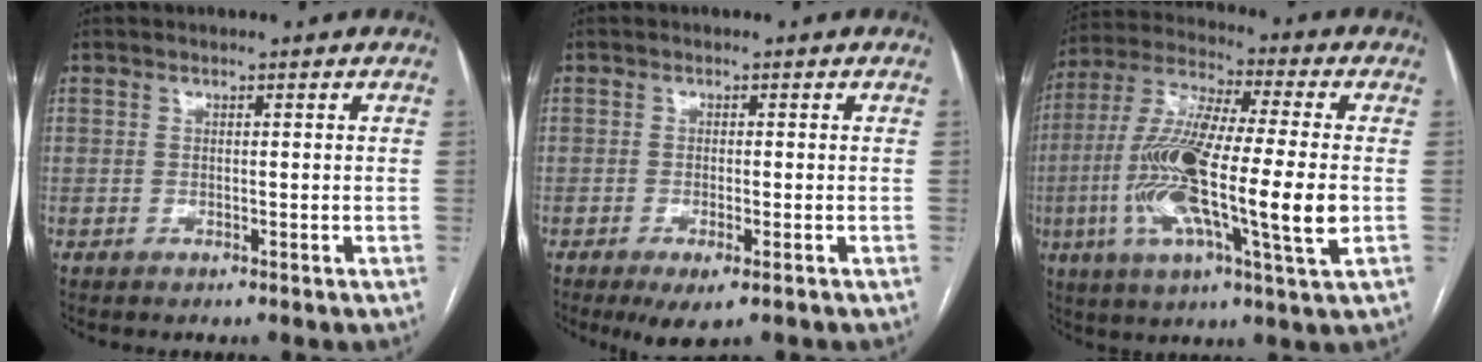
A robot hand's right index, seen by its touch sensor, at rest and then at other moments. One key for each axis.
{"total": 4.5, "fx": -2.9, "fy": 0.7, "fz": 3.3, "tx": -0.049, "ty": -0.010, "tz": -0.044}
{"total": 19.8, "fx": -3.1, "fy": 1.7, "fz": 19.4, "tx": -0.379, "ty": -0.010, "tz": -0.060}